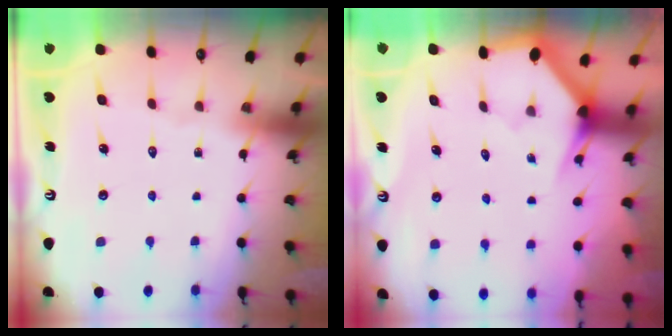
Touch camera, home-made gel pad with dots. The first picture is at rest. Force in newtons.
{"total": 3.1, "press": 3.1, "slide": 0.2}